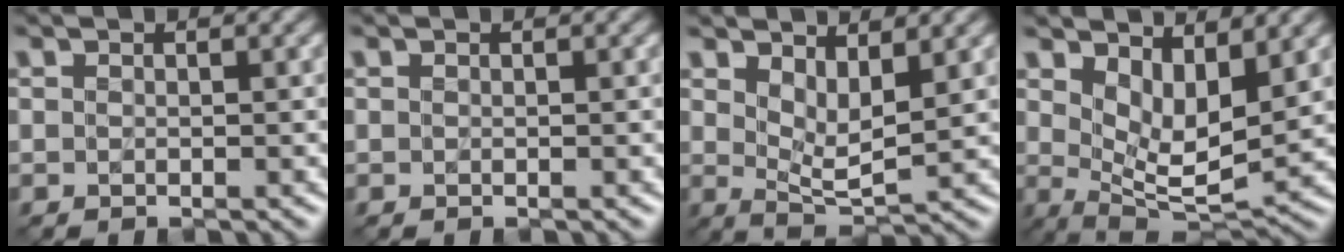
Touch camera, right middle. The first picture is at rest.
{"total": 0.0}
{"total": 2.9, "force": [1.4, 0.9, 2.3], "torque": [-0.051, -0.014, 0.026]}
{"total": 4.8, "force": [2.2, 1.9, 3.8], "torque": [-0.076, -0.021, 0.039]}